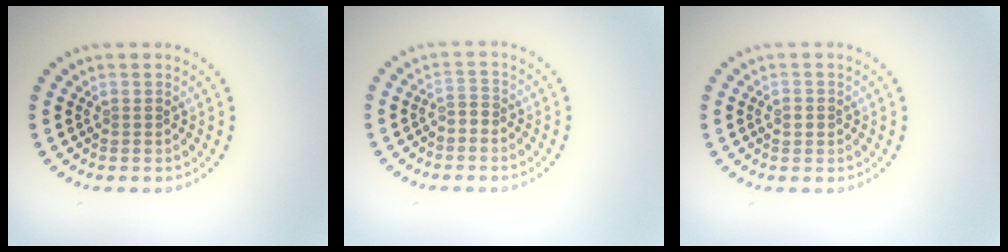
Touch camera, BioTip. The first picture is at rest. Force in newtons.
{"total": 1.2, "press": 1.0, "slide": 0.7}
{"total": 0.9, "press": 0.8, "slide": 0.3}